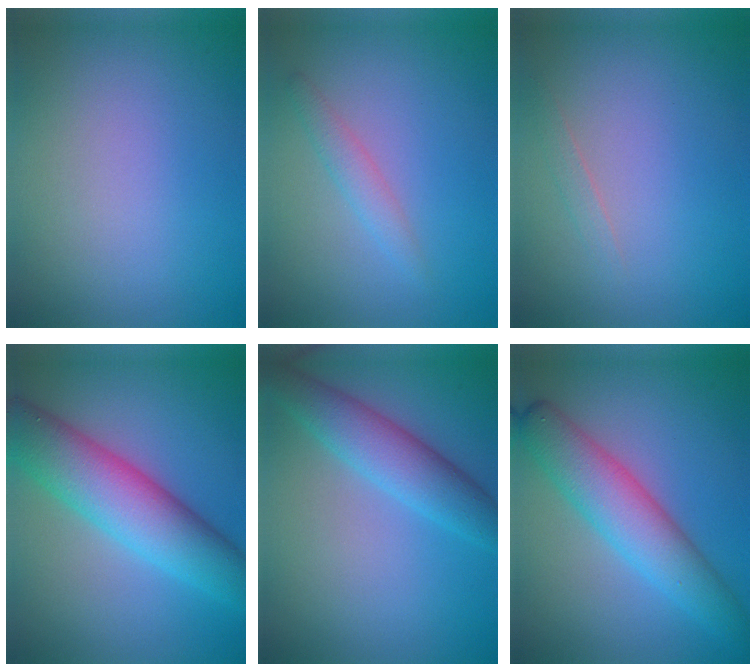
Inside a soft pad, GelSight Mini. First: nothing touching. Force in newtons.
{"total": 1.6, "press": 1.6, "slide": 0.0}
{"total": 0.8, "press": 0.8, "slide": 0.0}
{"total": 8.4, "press": 8.4, "slide": 0.2}
{"total": 4.9, "press": 4.9, "slide": 0.1}
{"total": 6.0, "press": 6.0, "slide": 0.2}